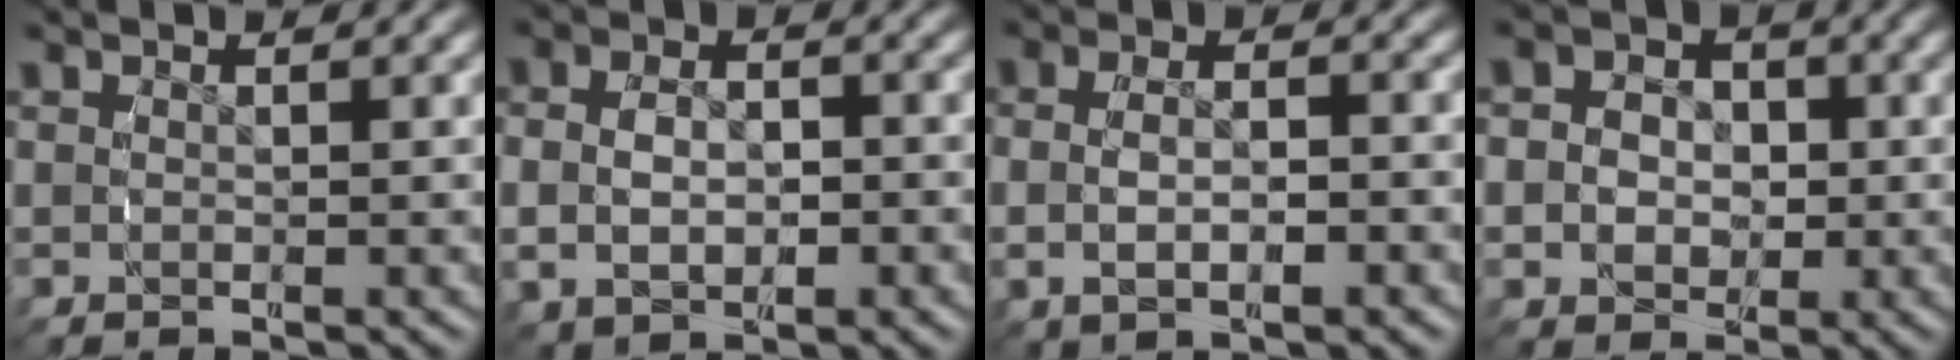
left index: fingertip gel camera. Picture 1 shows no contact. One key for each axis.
{"total": 4.8, "fx": -0.6, "fy": 3.8, "fz": 2.9, "tx": -0.065, "ty": -0.007, "tz": -0.008}
{"total": 3.6, "fx": -0.9, "fy": 2.2, "fz": 2.7, "tx": -0.053, "ty": 0.000, "tz": -0.015}
{"total": 6.1, "fx": -0.7, "fy": 5.4, "fz": 2.7, "tx": -0.051, "ty": -0.014, "tz": -0.016}